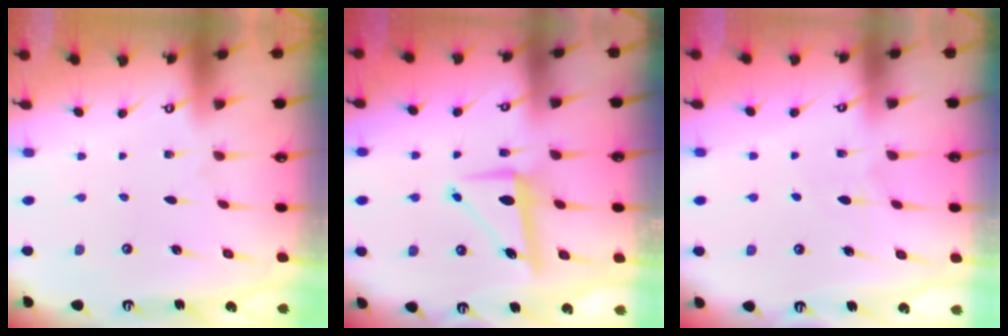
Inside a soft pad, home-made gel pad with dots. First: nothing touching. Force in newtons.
{"total": 7.6, "press": 7.5, "slide": 1.1}
{"total": 4.9, "press": 4.9, "slide": 0.3}